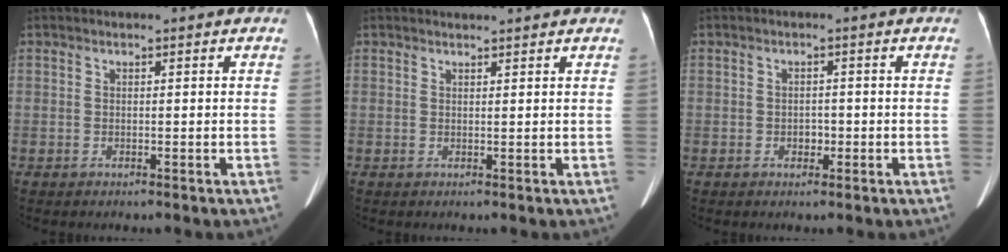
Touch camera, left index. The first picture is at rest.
{"total": 2.9, "force": [2.8, 0.2, 0.7], "torque": [-0.011, 0.016, 0.035]}
{"total": 1.5, "force": [-0.5, 1.1, 0.9], "torque": [-0.012, 0.004, -0.007]}